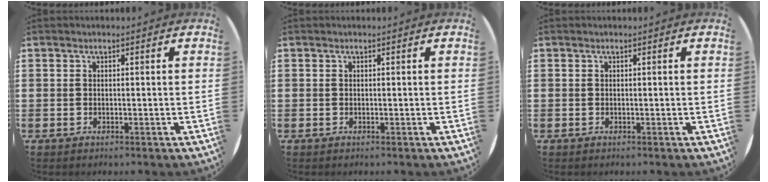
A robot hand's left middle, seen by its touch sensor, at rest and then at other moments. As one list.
[{"total": 0.0}, {"total": 0.0}]